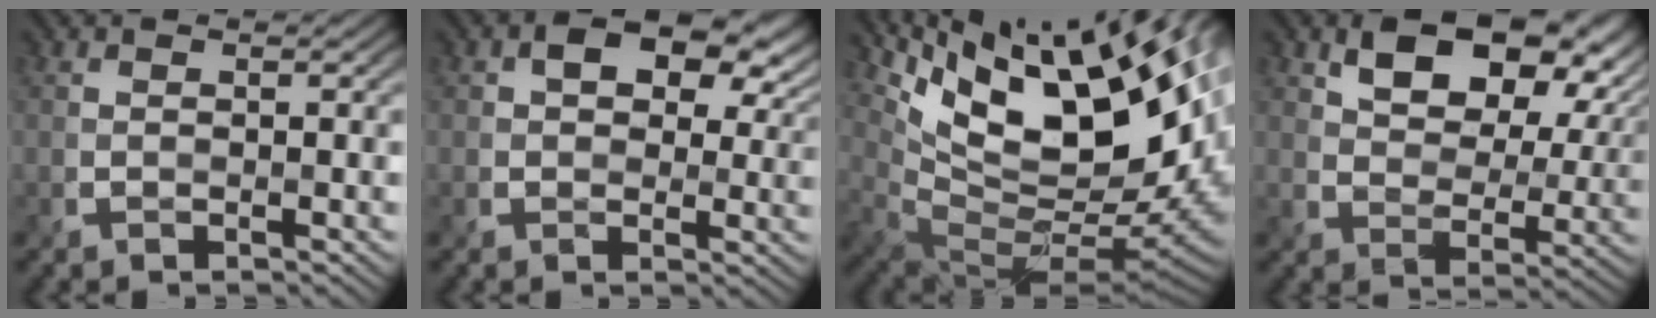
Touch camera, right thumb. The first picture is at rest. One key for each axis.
{"total": 8.3, "fx": 2.9, "fy": 5.2, "fz": 5.8, "tx": -0.083, "ty": 0.000, "tz": 0.046}
{"total": 17.4, "fx": 7.0, "fy": 7.9, "fz": 13.8, "tx": -0.259, "ty": 0.016, "tz": 0.136}
{"total": 10.2, "fx": 4.9, "fy": 6.0, "fz": 6.7, "tx": -0.113, "ty": -0.001, "tz": 0.083}